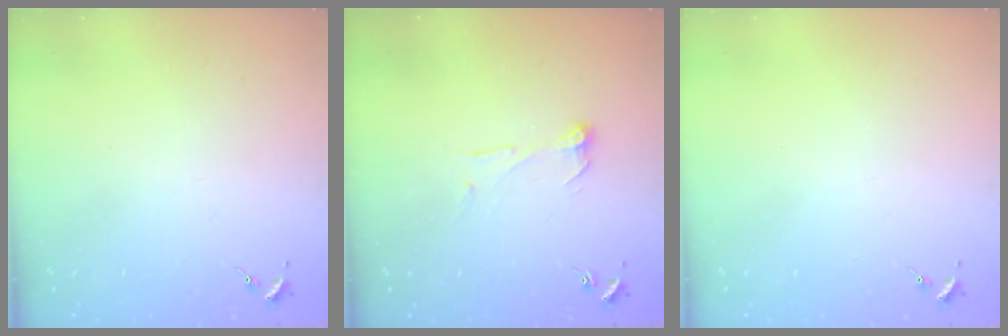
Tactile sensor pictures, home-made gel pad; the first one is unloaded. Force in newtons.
{"total": 6.5, "press": 6.5, "slide": 0.2}
{"total": 0.0}